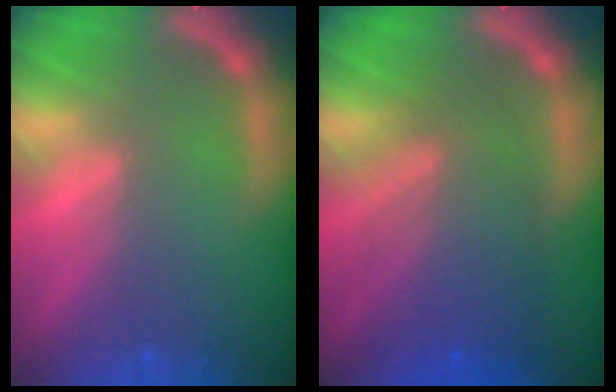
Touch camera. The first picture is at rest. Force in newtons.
{"total": 8.0}